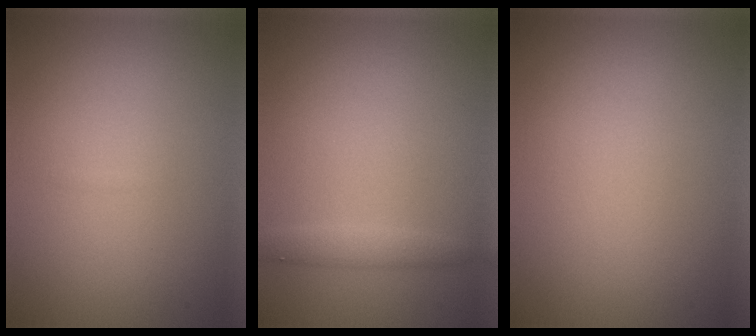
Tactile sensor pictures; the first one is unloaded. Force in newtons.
{"total": 1.5, "press": 1.5, "slide": 0.0}
{"total": 0.0}